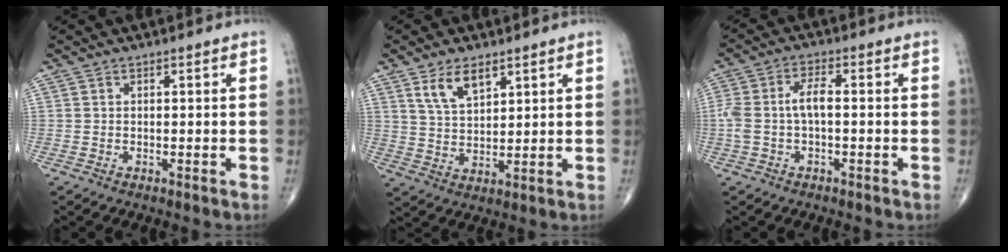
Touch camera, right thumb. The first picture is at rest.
{"total": 6.8, "force": [4.0, 3.2, 4.4], "torque": [-0.068, -0.023, 0.079]}
{"total": 5.8, "force": [-0.3, 2.5, 5.2], "torque": [-0.130, 0.025, -0.006]}